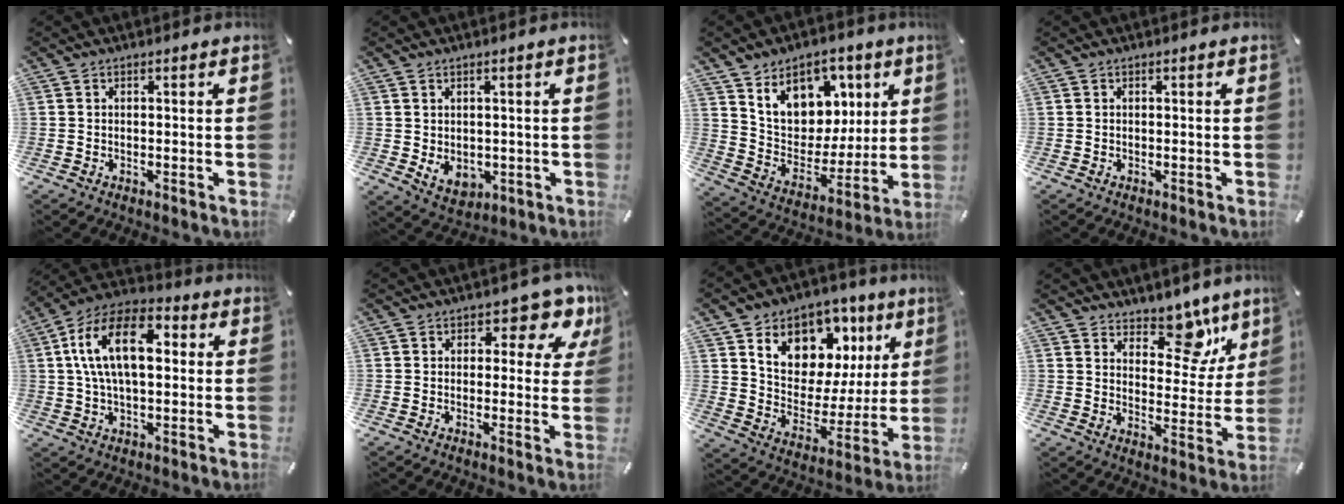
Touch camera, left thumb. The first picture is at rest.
{"total": 4.8, "force": [0.6, 4.3, 1.9], "torque": [-0.022, -0.010, 0.014]}
{"total": 13.8, "force": [7.5, 10.7, 4.6], "torque": [-0.077, -0.054, 0.146]}
{"total": 0.0}
{"total": 15.1, "force": [2.9, 8.6, 12.1], "torque": [-0.252, 0.010, 0.048]}
{"total": 8.1, "force": [4.3, 4.4, 5.2], "torque": [-0.050, -0.030, 0.067]}
{"total": 11.7, "force": [7.4, 8.4, 3.4], "torque": [-0.051, -0.073, 0.129]}
{"total": 11.7, "force": [8.6, 6.3, 4.9], "torque": [-0.053, -0.074, 0.152]}